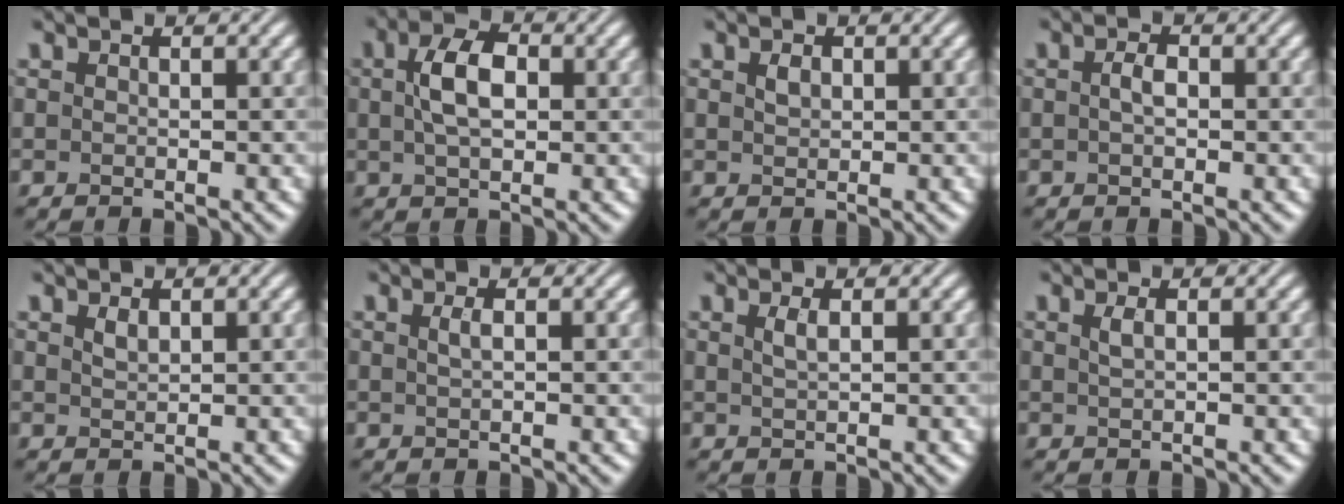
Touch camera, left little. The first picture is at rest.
{"total": 4.4, "force": [0.7, 2.5, 3.6], "torque": [-0.070, 0.006, 0.008]}
{"total": 1.0, "force": [0.4, 0.7, 0.6], "torque": [-0.014, 0.000, 0.009]}
{"total": 1.4, "force": [0.0, 0.8, 1.2], "torque": [-0.024, 0.002, -0.002]}
{"total": 1.0, "force": [0.6, 0.4, 0.6], "torque": [-0.017, 0.000, 0.014]}
{"total": 1.0, "force": [0.2, 0.4, 0.9], "torque": [-0.016, 0.004, 0.003]}
{"total": 1.2, "force": [0.4, 0.4, 1.1], "torque": [-0.021, 0.003, 0.007]}
{"total": 1.0, "force": [0.3, 0.4, 0.9], "torque": [-0.017, 0.002, 0.006]}